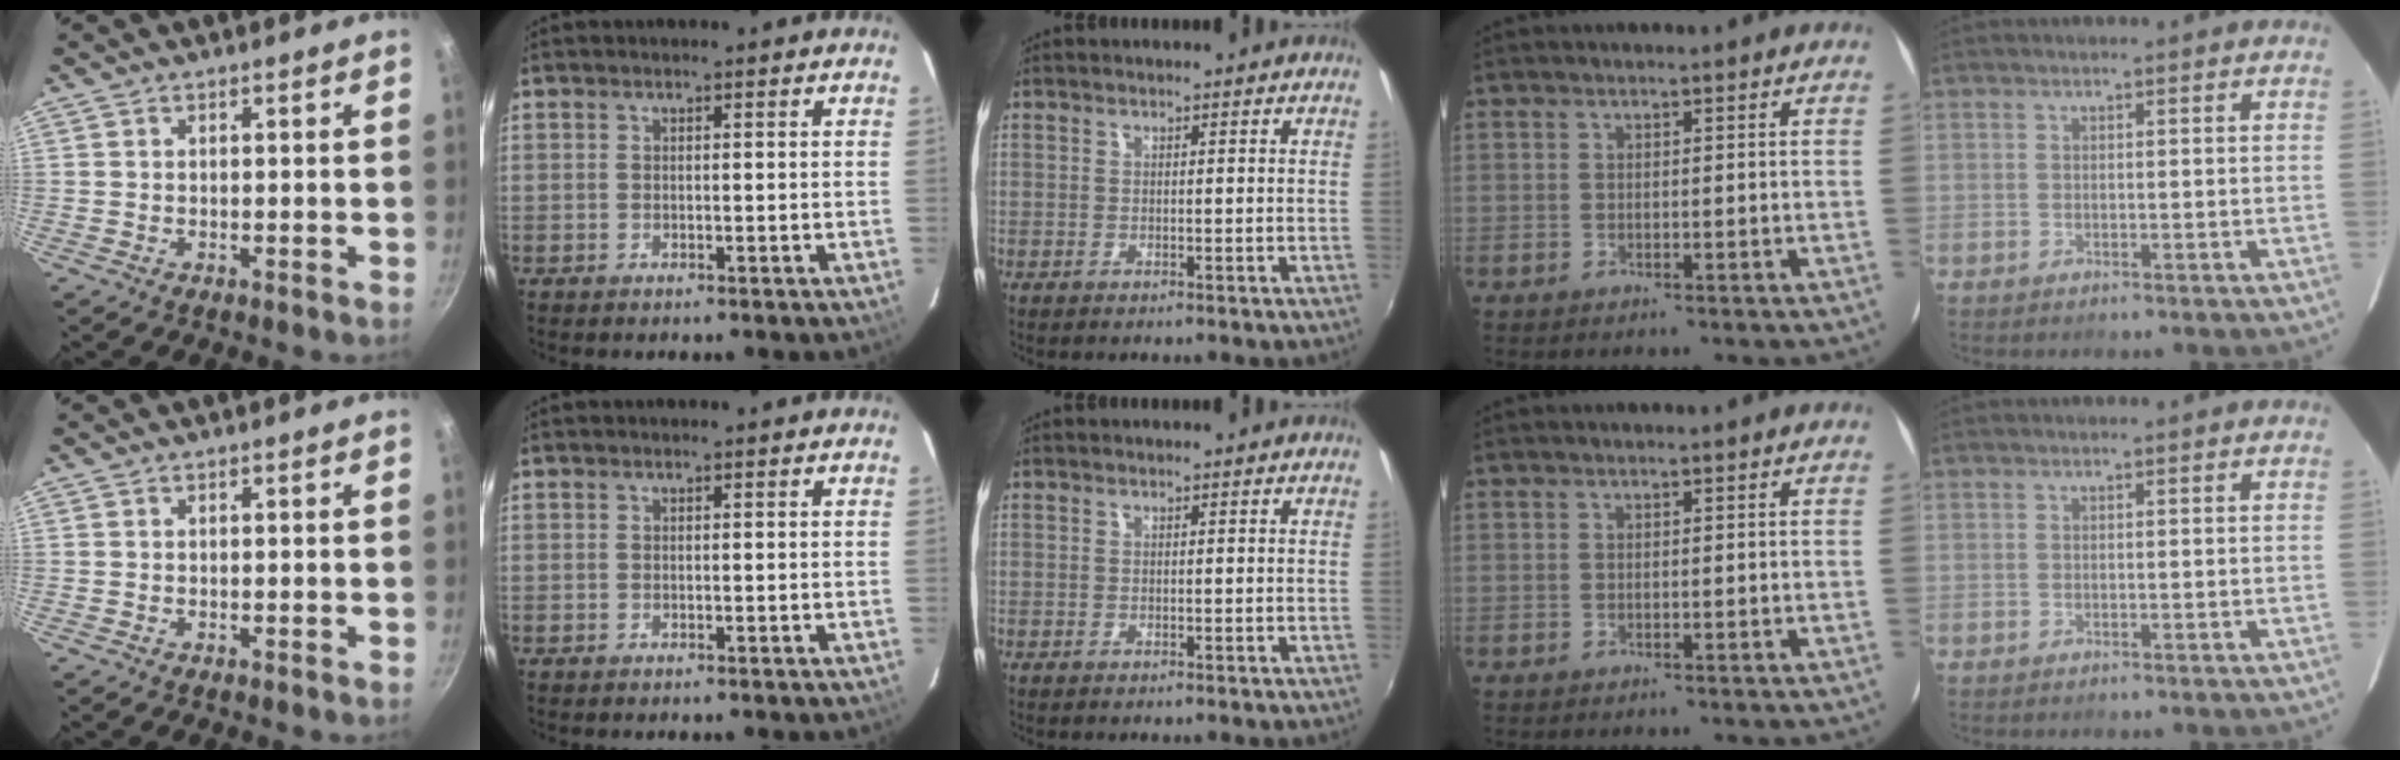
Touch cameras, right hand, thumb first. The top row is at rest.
{}